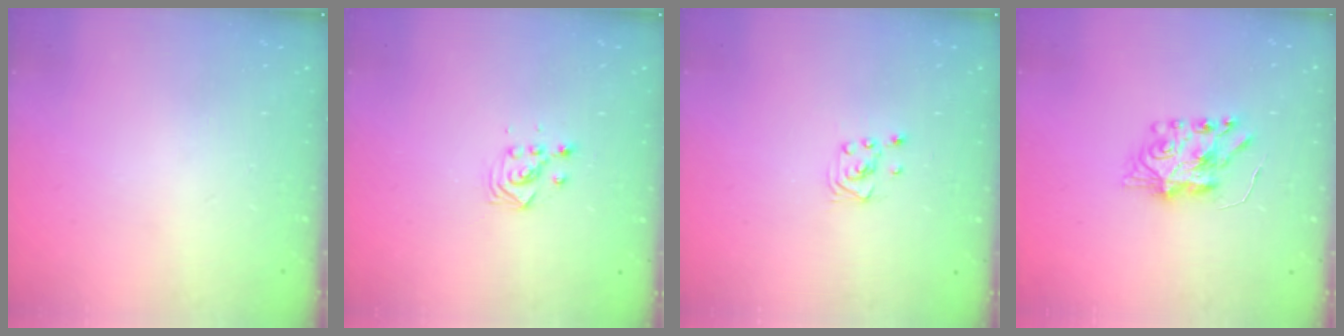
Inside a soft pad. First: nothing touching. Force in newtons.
{"total": 2.9, "press": 2.9, "slide": 0.3}
{"total": 2.0, "press": 2.0, "slide": 0.1}
{"total": 7.4, "press": 7.4, "slide": 0.4}